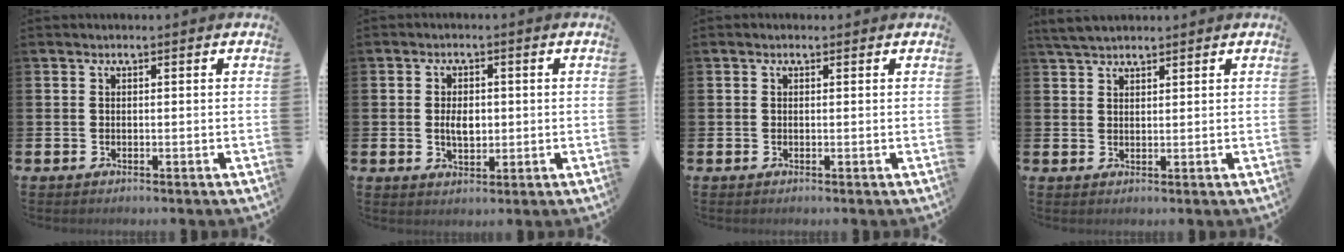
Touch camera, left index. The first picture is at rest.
{"total": 3.4, "force": [0.1, 2.1, 2.6], "torque": [-0.034, 0.000, -0.004]}
{"total": 0.0}
{"total": 3.1, "force": [2.9, 0.8, 0.9], "torque": [-0.025, -0.005, 0.055]}